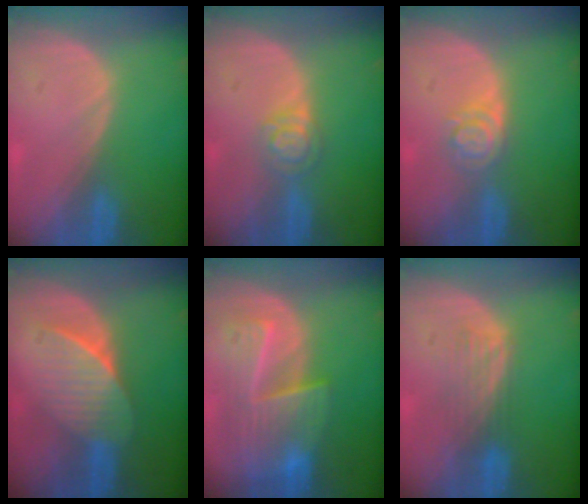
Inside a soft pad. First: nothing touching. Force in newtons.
{"total": 4.0, "press": 3.6, "slide": 1.8}
{"total": 4.0, "press": 3.6, "slide": 1.7}
{"total": 7.6, "press": 6.8, "slide": 3.5}
{"total": 9.3, "press": 8.3, "slide": 4.3}
{"total": 4.3, "press": 3.7, "slide": 2.3}